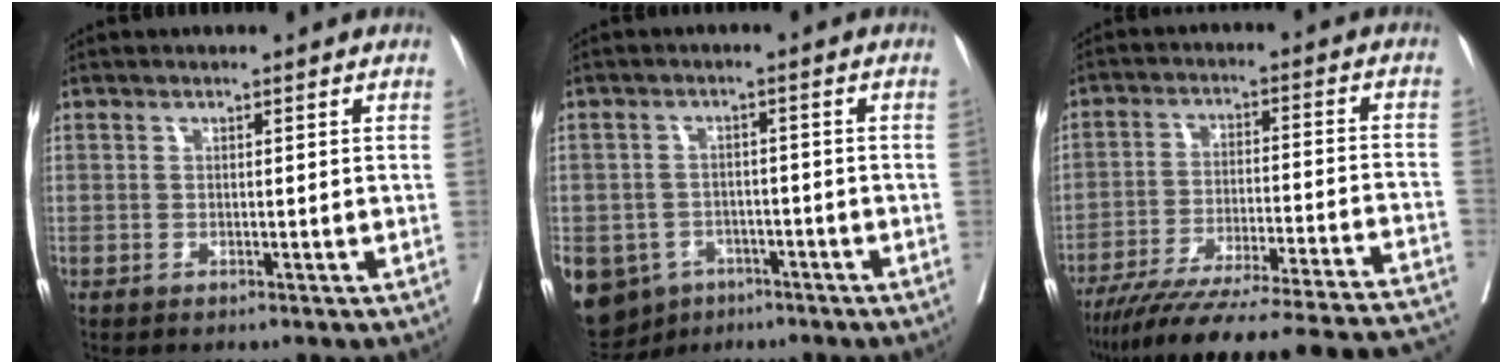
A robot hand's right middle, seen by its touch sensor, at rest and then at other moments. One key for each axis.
{"total": 13.0, "fx": -6.7, "fy": 10.4, "fz": 4.1, "tx": -0.118, "ty": 0.002, "tz": -0.089}
{"total": 31.8, "fx": -28.6, "fy": 0.5, "fz": 13.8, "tx": -0.137, "ty": -0.043, "tz": -0.391}